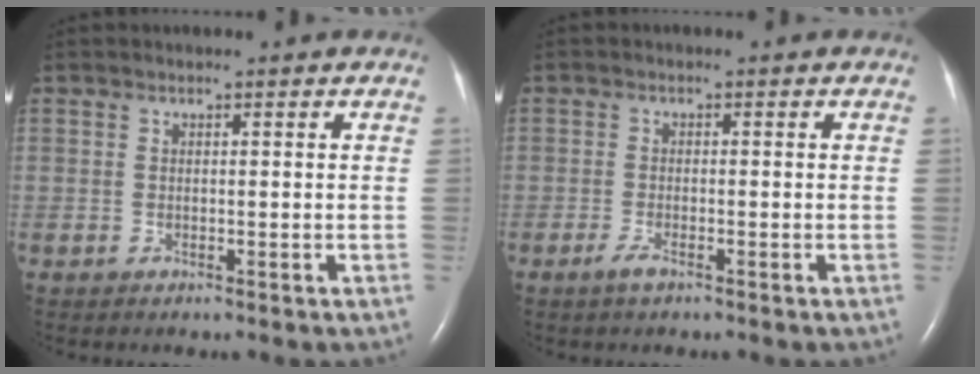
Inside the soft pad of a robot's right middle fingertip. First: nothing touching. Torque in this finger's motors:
{"motor_torque": [0.26, -0.22, 0.00, 0.00]}